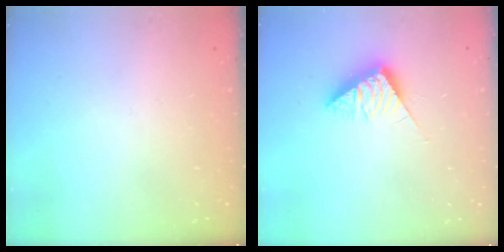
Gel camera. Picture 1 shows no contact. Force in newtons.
{"total": 7.5, "press": 7.5, "slide": 0.3}